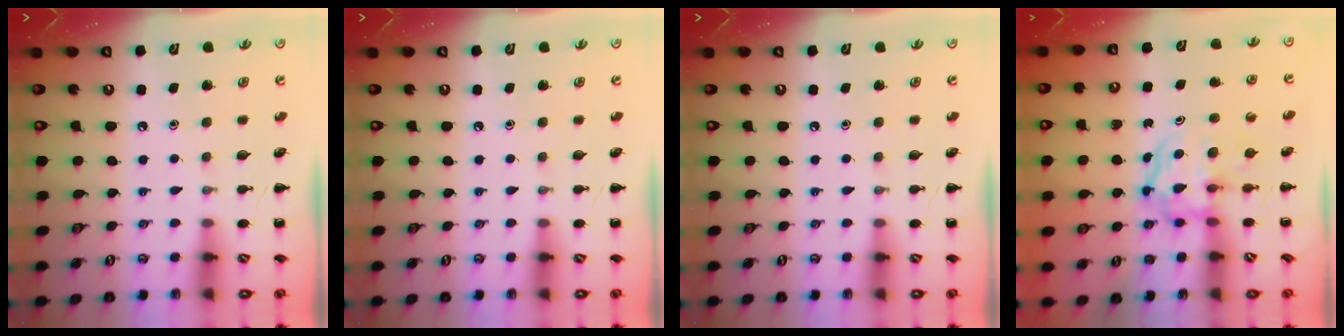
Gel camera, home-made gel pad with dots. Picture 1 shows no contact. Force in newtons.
{"total": 0.0}
{"total": 0.0}
{"total": 3.9, "press": 3.9, "slide": 0.5}